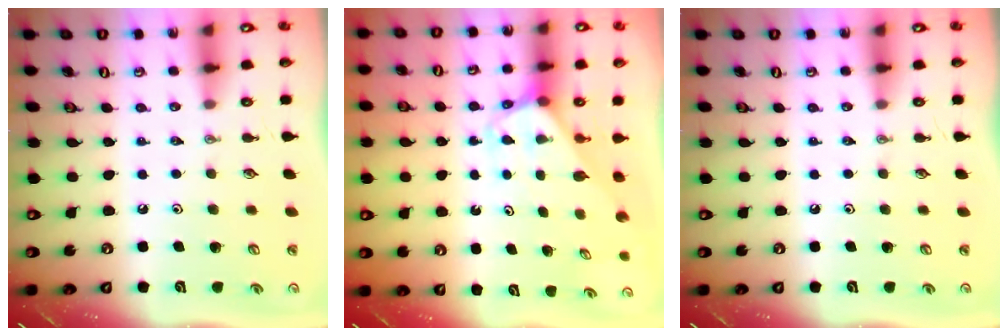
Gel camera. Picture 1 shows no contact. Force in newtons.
{"total": 2.7, "press": 2.7, "slide": 0.2}
{"total": 0.0}